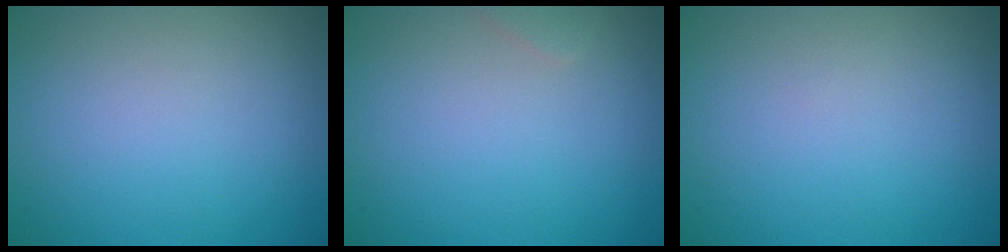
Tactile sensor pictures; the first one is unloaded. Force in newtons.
{"total": 0.8, "press": 0.8, "slide": 0.0}
{"total": 0.0}